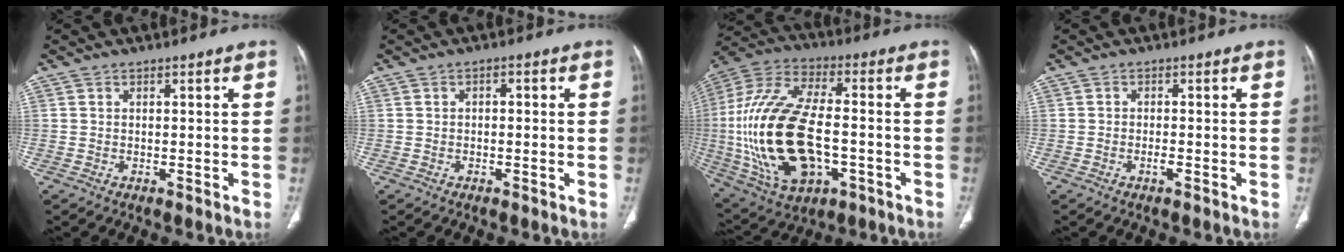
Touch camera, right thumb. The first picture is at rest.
{"total": 1.1, "force": [0.0, 0.7, 0.8], "torque": [-0.010, 0.006, -0.003]}
{"total": 26.1, "force": [-3.6, 13.6, 22.0], "torque": [-0.465, 0.009, -0.048]}
{"total": 1.3, "force": [-0.7, 0.4, 1.0], "torque": [-0.020, 0.004, -0.012]}